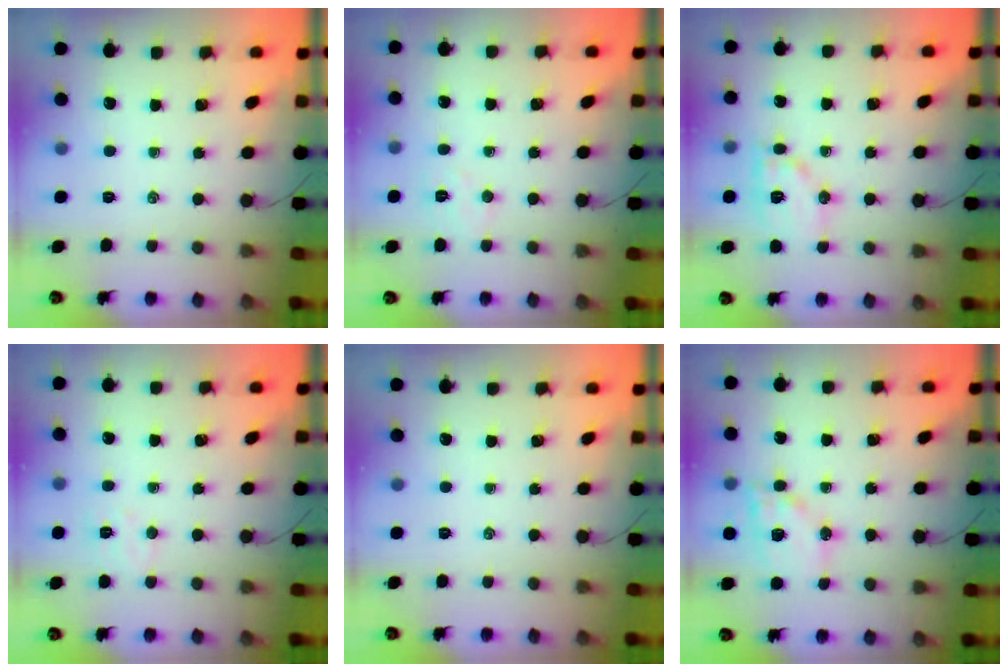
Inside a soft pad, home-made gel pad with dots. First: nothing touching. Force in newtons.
{"total": 4.3, "press": 4.2, "slide": 0.8}
{"total": 11.4, "press": 11.4, "slide": 0.5}
{"total": 4.3, "press": 4.2, "slide": 0.9}
{"total": 0.0}
{"total": 13.9, "press": 13.6, "slide": 2.9}